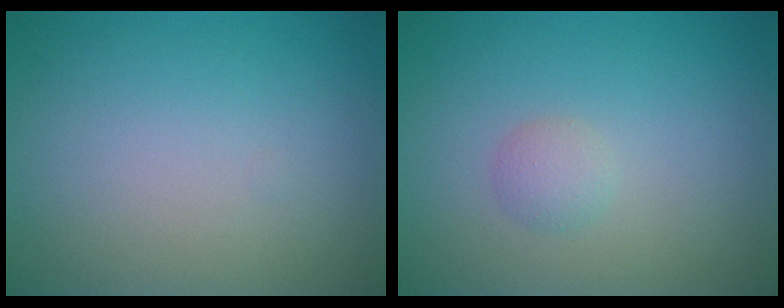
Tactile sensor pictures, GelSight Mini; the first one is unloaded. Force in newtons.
{"total": 1.2, "press": 1.2, "slide": 0.1}